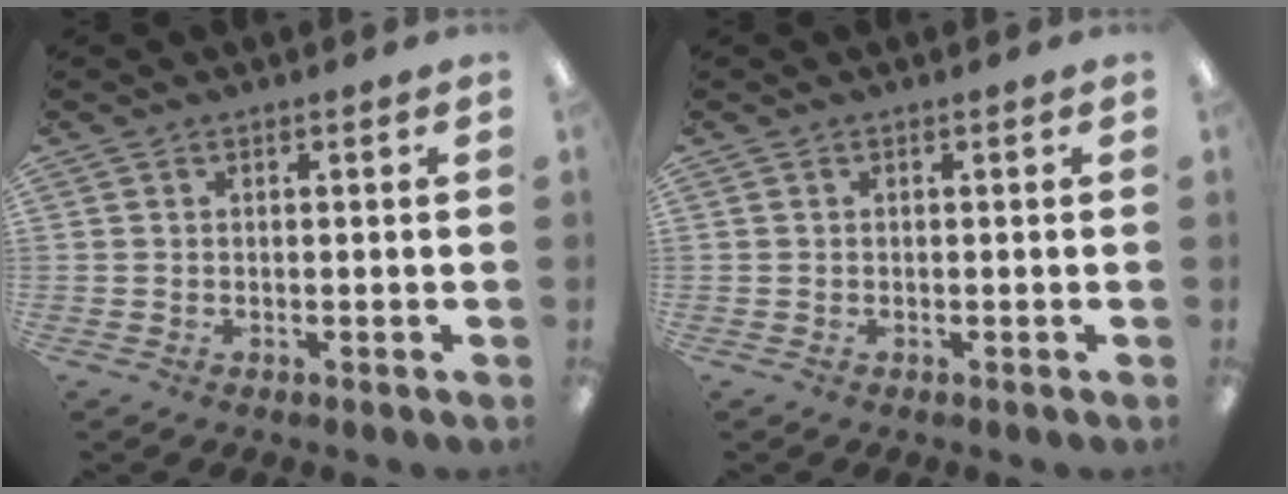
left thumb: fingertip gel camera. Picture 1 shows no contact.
{"total": 0.0}